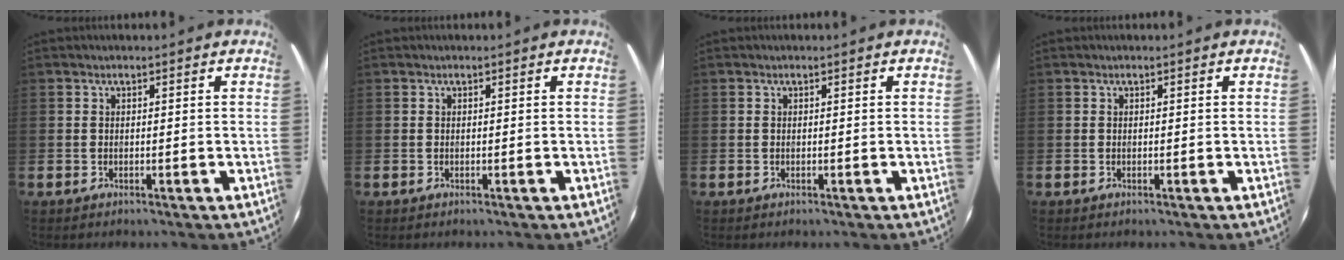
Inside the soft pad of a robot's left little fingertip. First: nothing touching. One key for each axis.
{"total": 0.0}
{"total": 0.0}
{"total": 0.0}